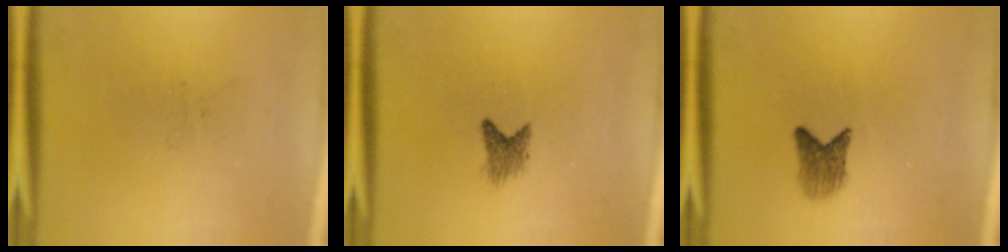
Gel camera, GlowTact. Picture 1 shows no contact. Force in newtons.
{"total": 2.1}
{"total": 2.8}